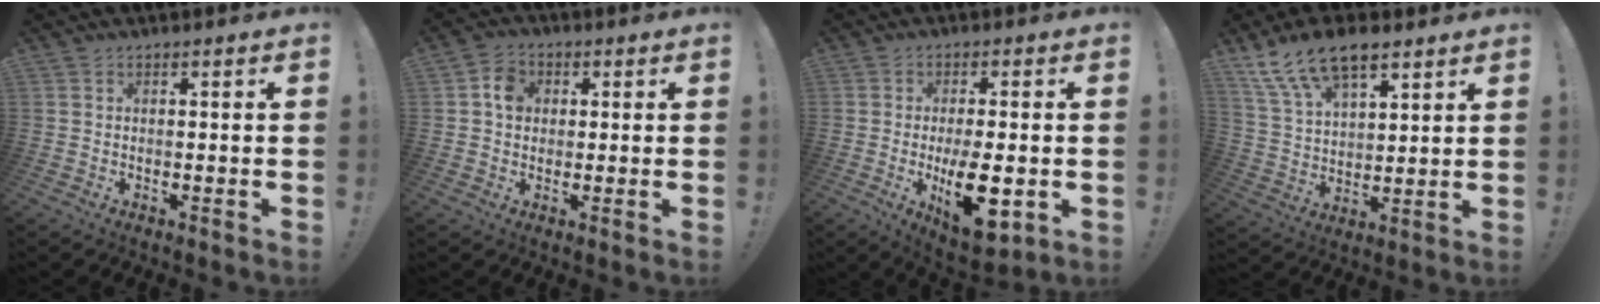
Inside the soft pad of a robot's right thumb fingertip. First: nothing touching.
{"total": 5.6, "force": [0.8, 4.8, 2.7], "torque": [-0.026, 0.002, 0.012]}
{"total": 13.8, "force": [-3.0, 5.5, 12.3], "torque": [-0.196, -0.009, -0.041]}
{"total": 14.1, "force": [9.7, 6.4, 7.9], "torque": [-0.145, -0.052, 0.179]}